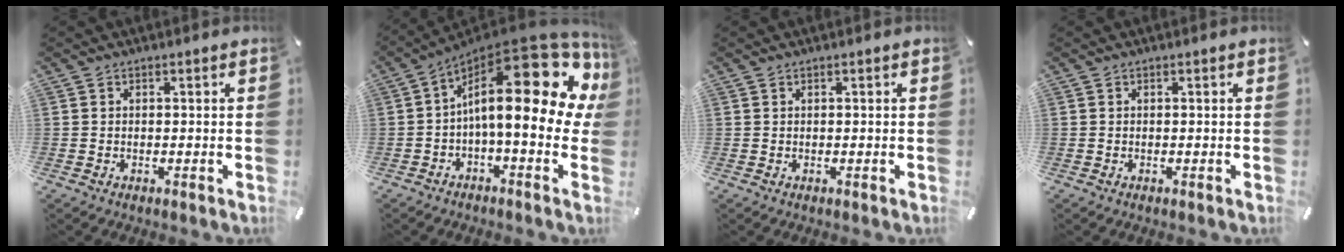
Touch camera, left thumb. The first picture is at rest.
{"total": 23.4, "force": [5.9, 8.7, 20.9], "torque": [-0.337, -0.069, 0.099]}
{"total": 0.0}
{"total": 0.0}